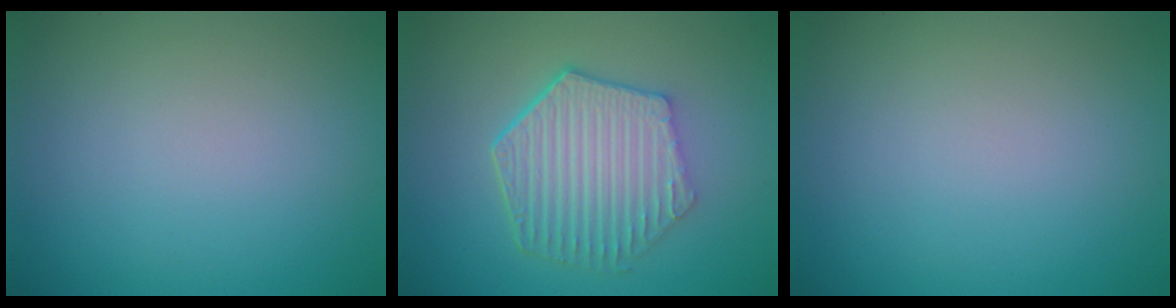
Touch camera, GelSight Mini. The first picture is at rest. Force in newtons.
{"total": 6.4, "press": 4.8, "slide": 4.2}
{"total": 0.0}